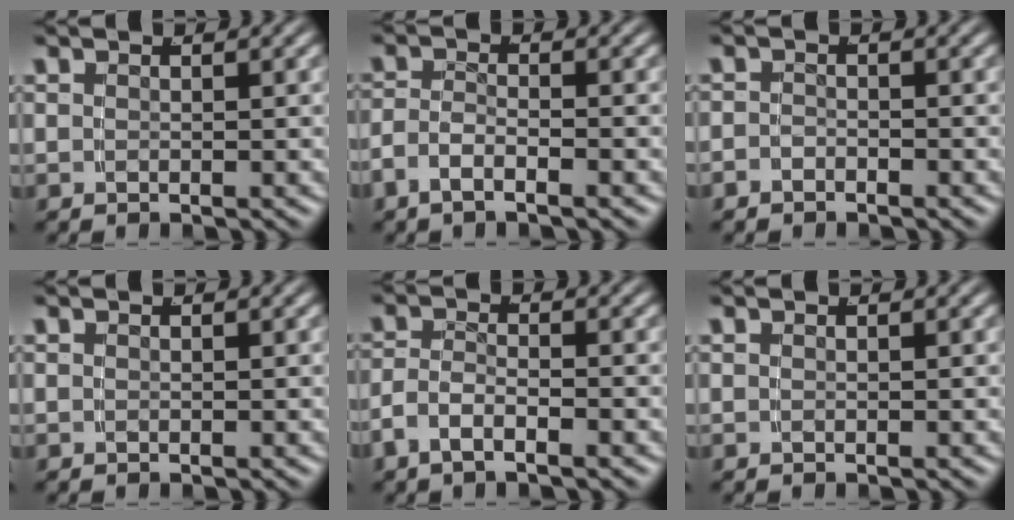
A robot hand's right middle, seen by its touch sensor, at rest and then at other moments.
{"total": 2.6, "force": [-1.6, 1.1, 1.7], "torque": [-0.039, -0.007, -0.030]}
{"total": 1.5, "force": [-1.3, 0.8, 0.0], "torque": [-0.001, -0.009, -0.022]}
{"total": 0.0}
{"total": 2.9, "force": [-1.6, 1.5, 1.9], "torque": [-0.042, -0.006, -0.030]}
{"total": 0.0}